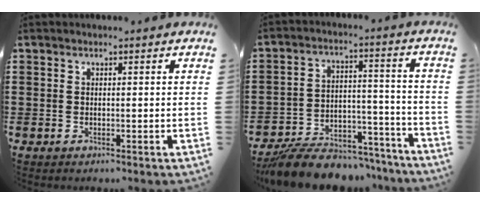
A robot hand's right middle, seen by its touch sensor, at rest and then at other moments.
{"total": 9.2, "force": [-8.5, 2.3, 2.6], "torque": [-0.039, 0.033, -0.160]}